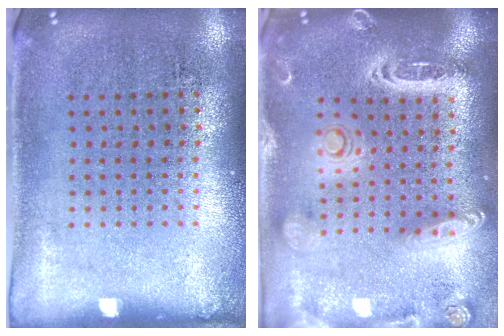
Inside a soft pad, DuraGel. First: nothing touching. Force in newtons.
{"total": 2.6, "press": 2.3, "slide": 1.2}